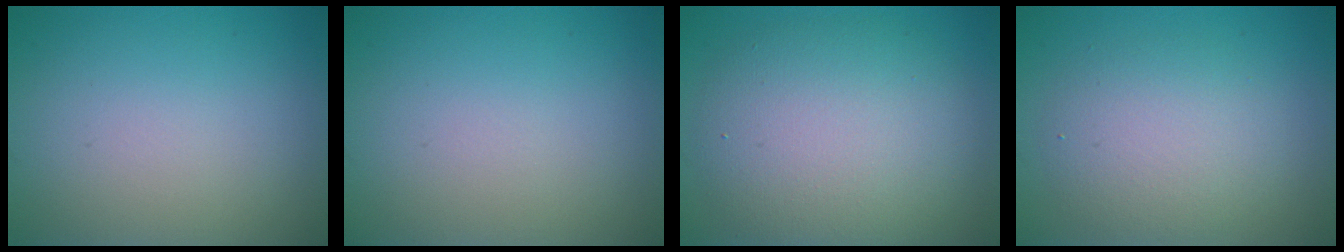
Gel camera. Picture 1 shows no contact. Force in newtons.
{"total": 0.0}
{"total": 8.5, "press": 8.4, "slide": 0.6}
{"total": 4.3, "press": 4.3, "slide": 0.2}